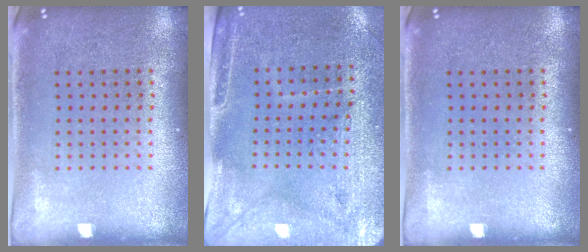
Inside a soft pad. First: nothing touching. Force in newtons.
{"total": 3.1, "press": 2.8, "slide": 1.4}
{"total": 0.0}